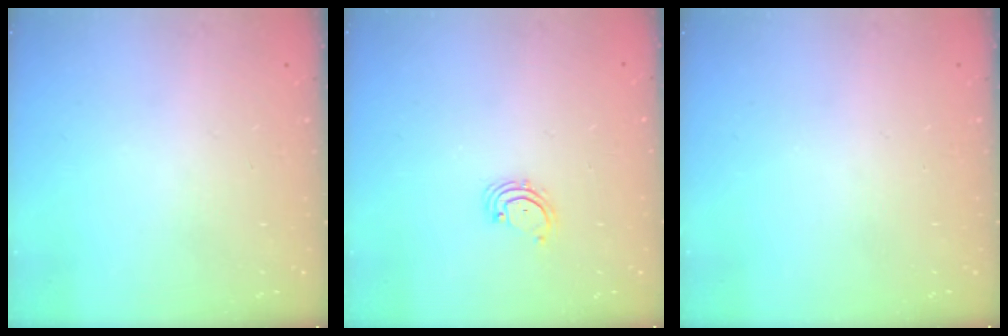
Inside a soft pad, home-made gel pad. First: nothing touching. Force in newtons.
{"total": 2.3, "press": 2.3, "slide": 0.5}
{"total": 0.0}